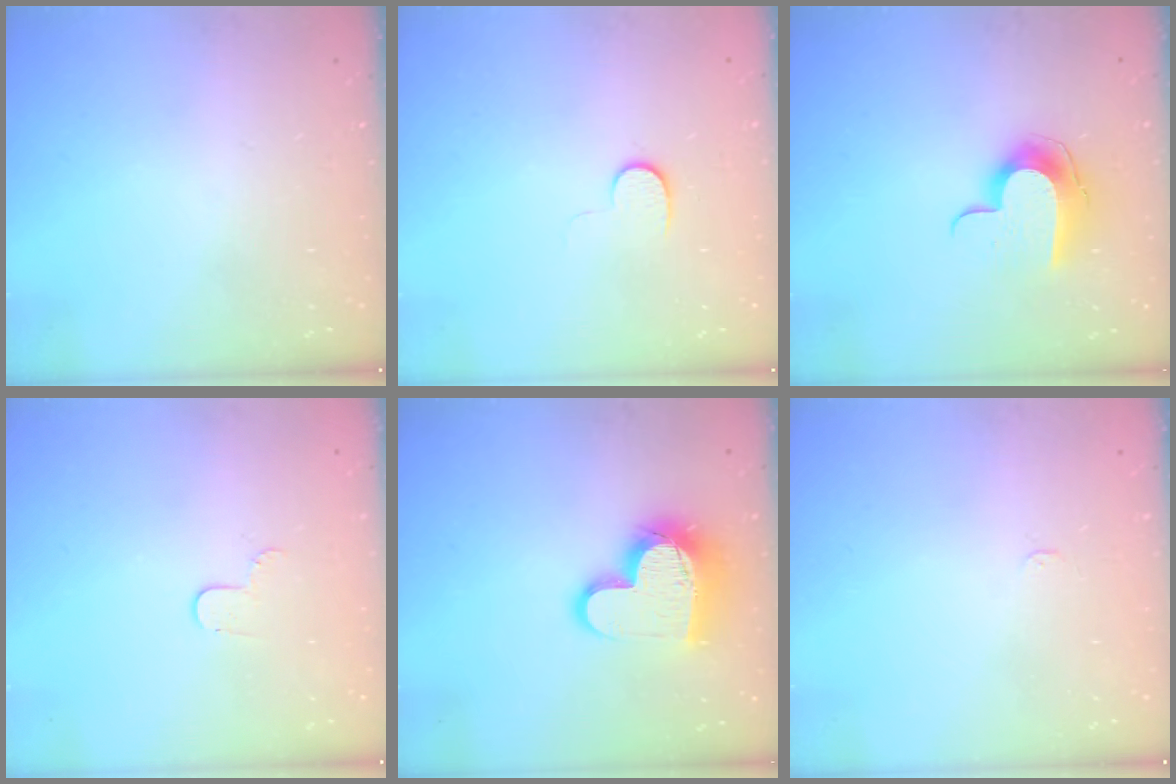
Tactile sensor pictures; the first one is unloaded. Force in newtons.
{"total": 6.8, "press": 6.7, "slide": 1.0}
{"total": 10.2, "press": 10.2, "slide": 0.2}
{"total": 4.0, "press": 3.9, "slide": 0.3}
{"total": 15.8, "press": 15.8, "slide": 1.2}
{"total": 2.4, "press": 2.4, "slide": 0.3}